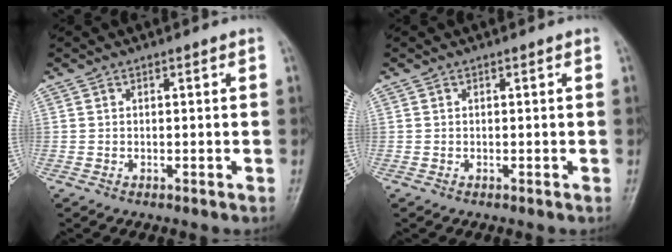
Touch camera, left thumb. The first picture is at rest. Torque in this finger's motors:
{"motor_torque": [0.03, 0.03, -0.07, -0.09, 0.00]}